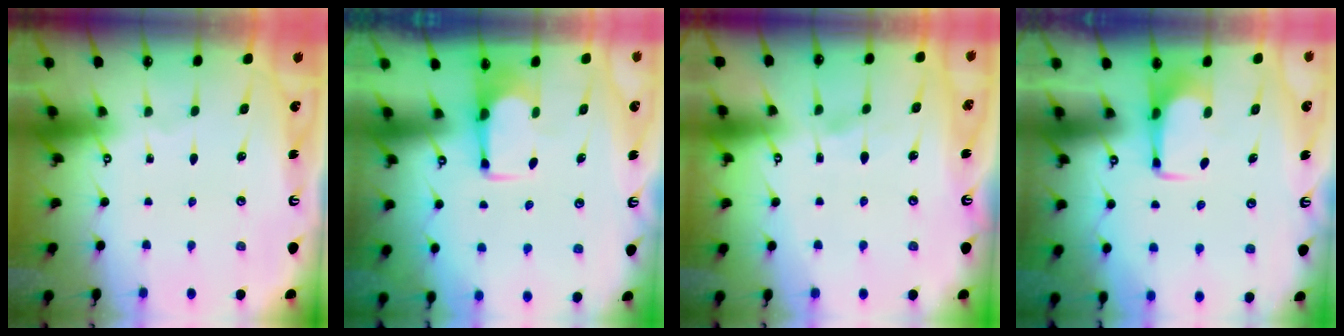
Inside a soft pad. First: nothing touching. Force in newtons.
{"total": 1.9, "press": 1.7, "slide": 0.7}
{"total": 4.1, "press": 4.1, "slide": 0.3}
{"total": 1.6, "press": 1.5, "slide": 0.4}